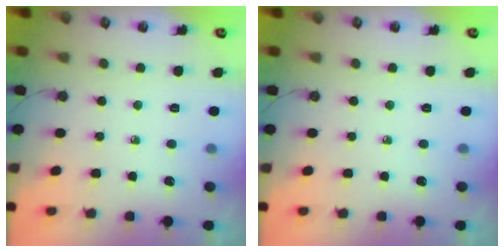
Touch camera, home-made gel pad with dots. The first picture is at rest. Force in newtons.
{"total": 0.0}